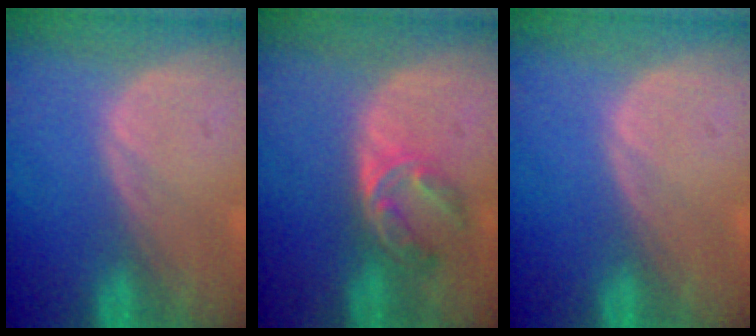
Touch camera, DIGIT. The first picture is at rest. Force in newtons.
{"total": 5.7, "press": 4.5, "slide": 3.4}
{"total": 0.0}